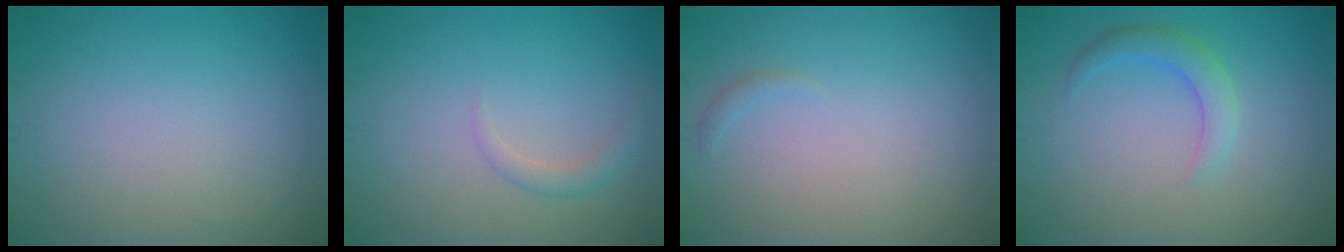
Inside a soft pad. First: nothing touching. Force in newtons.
{"total": 1.3, "press": 1.3, "slide": 0.1}
{"total": 0.6, "press": 0.6, "slide": 0.1}
{"total": 2.3, "press": 2.3, "slide": 0.1}